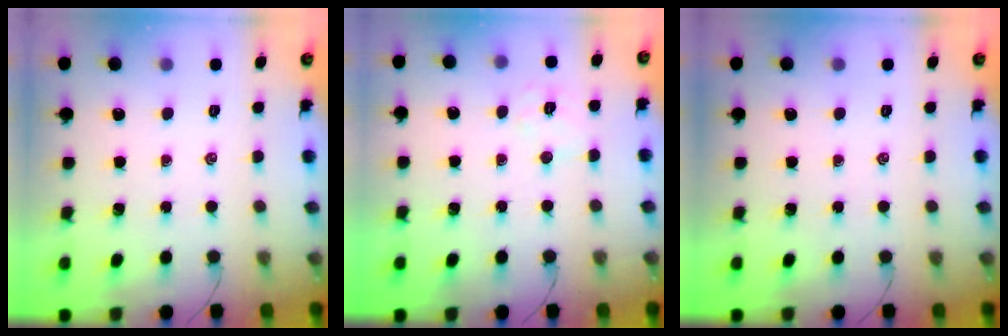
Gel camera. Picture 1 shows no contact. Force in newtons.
{"total": 5.8, "press": 5.7, "slide": 0.8}
{"total": 0.0}